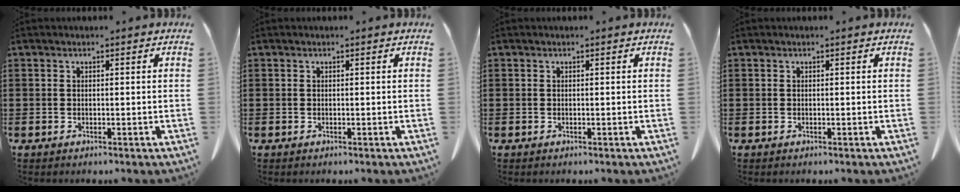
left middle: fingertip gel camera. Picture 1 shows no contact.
{"total": 0.0}
{"total": 0.0}
{"total": 0.0}